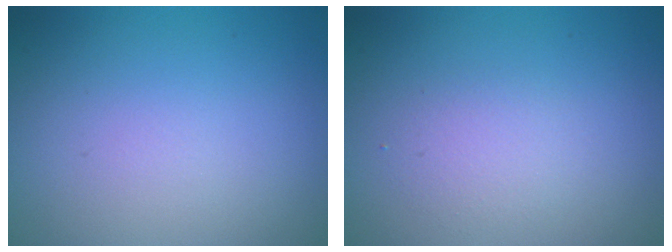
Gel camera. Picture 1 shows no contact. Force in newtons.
{"total": 1.5, "press": 1.5, "slide": 0.2}